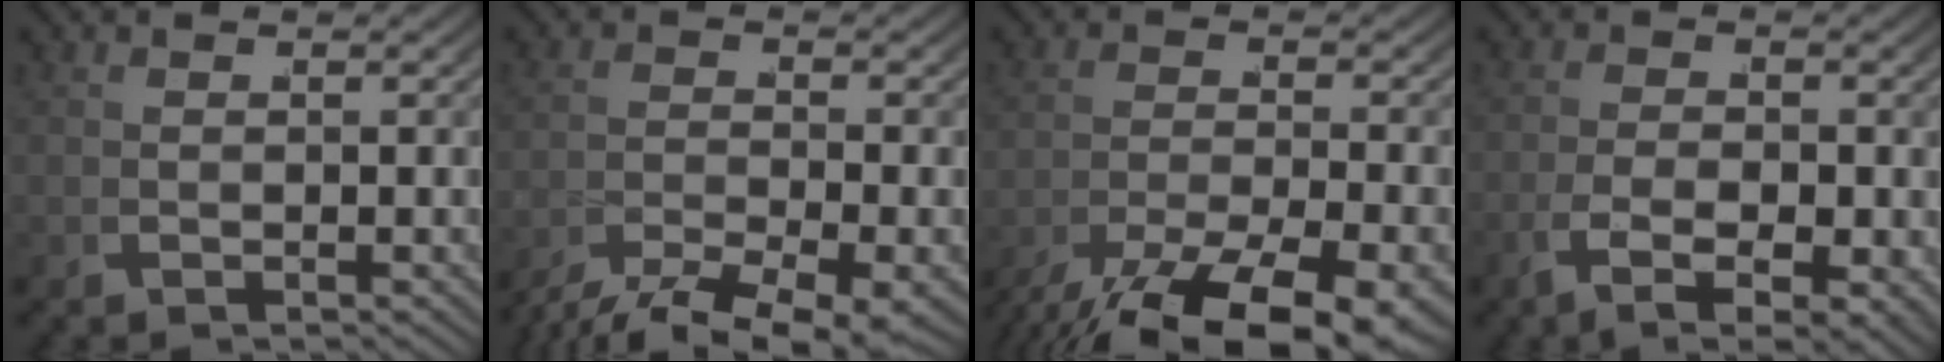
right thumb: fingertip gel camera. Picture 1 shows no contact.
{"total": 5.2, "force": [-4.1, 1.6, 2.9], "torque": [-0.043, -0.011, -0.068]}
{"total": 8.9, "force": [-5.8, 3.4, 5.9], "torque": [-0.103, -0.026, -0.082]}
{"total": 4.9, "force": [-1.7, 2.4, 3.9], "torque": [-0.076, -0.019, -0.026]}